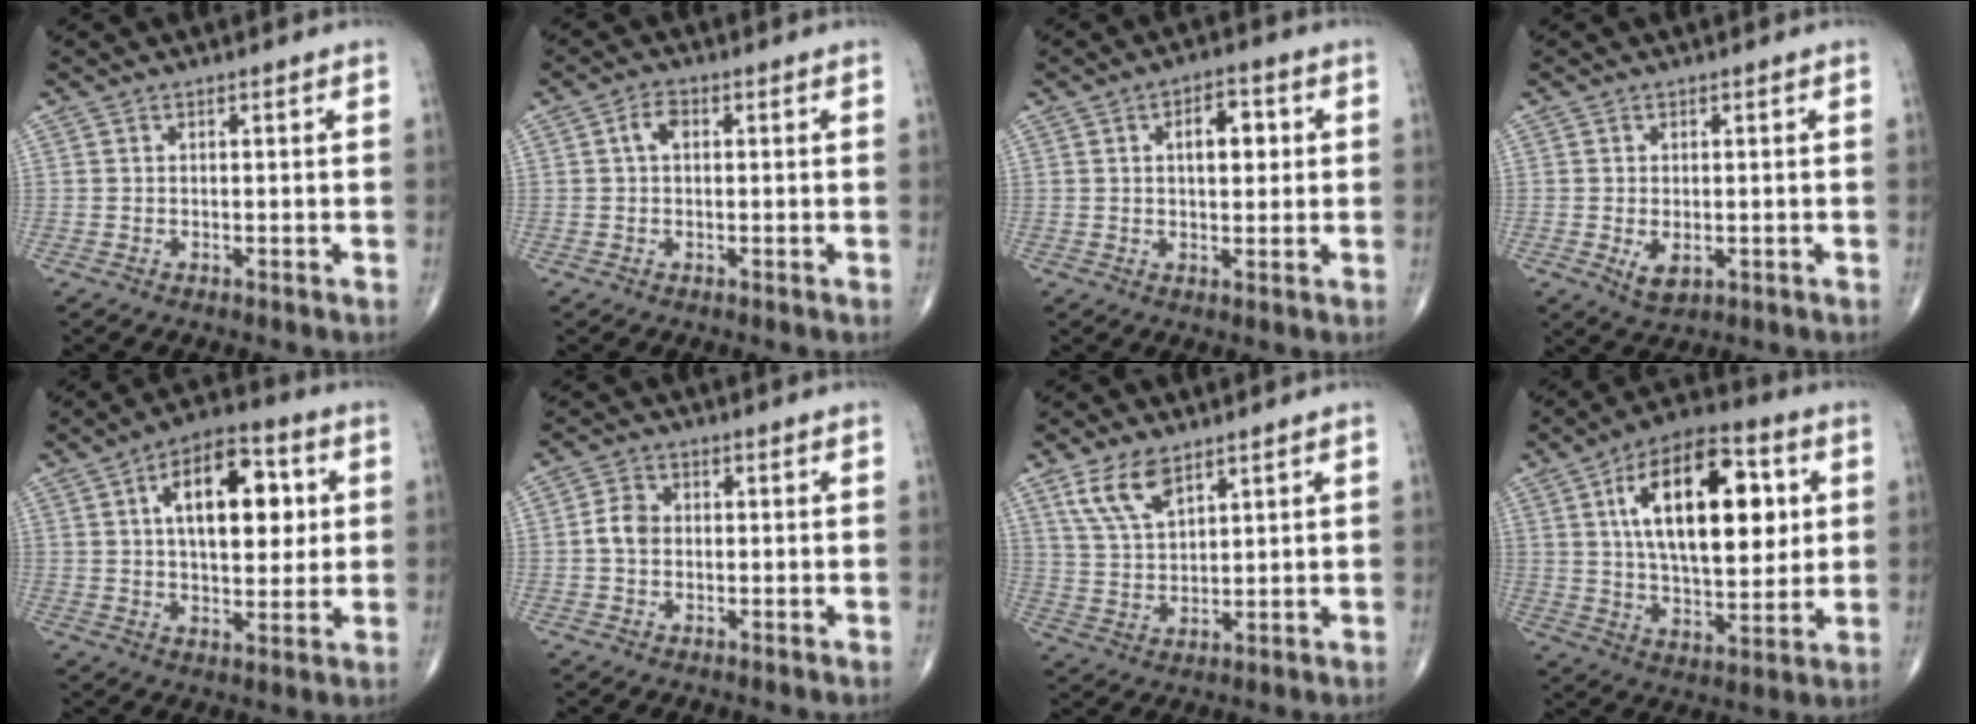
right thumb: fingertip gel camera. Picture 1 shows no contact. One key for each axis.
{"total": 3.0, "fx": 0.6, "fy": 1.8, "fz": 2.3, "tx": -0.042, "ty": 0.011, "tz": 0.009}
{"total": 6.8, "fx": 1.5, "fy": 3.6, "fz": 5.5, "tx": -0.062, "ty": 0.003, "tz": 0.020}
{"total": 3.3, "fx": -0.7, "fy": 1.9, "fz": 2.7, "tx": -0.042, "ty": -0.008, "tz": -0.004}
{"total": 15.2, "fx": 3.5, "fy": 7.9, "fz": 12.5, "tx": -0.159, "ty": 0.006, "tz": 0.052}
{"total": 3.8, "fx": -0.2, "fy": 3.0, "fz": 2.3, "tx": -0.040, "ty": 0.009, "tz": -0.009}
{"total": 8.1, "fx": 5.0, "fy": 3.7, "fz": 5.1, "tx": -0.091, "ty": -0.020, "tz": 0.106}
{"total": 23.2, "fx": 5.8, "fy": 11.2, "fz": 19.4, "tx": -0.285, "ty": -0.010, "tz": 0.089}